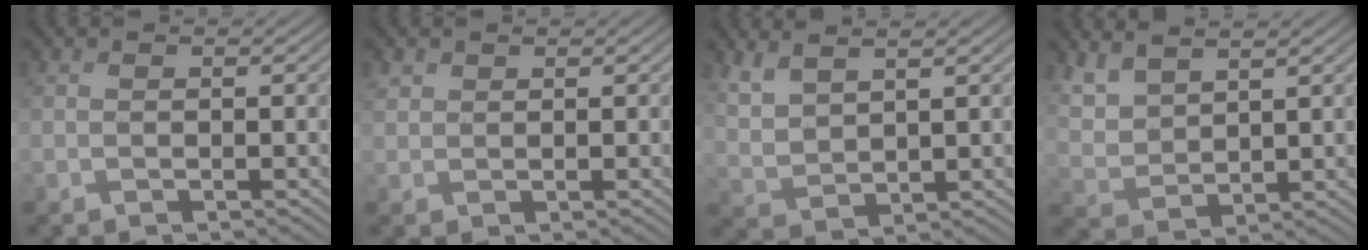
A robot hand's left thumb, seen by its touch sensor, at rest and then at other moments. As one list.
[{"total": 1.5, "force": [1.3, 0.8, 0.1], "torque": [0.000, 0.001, 0.025]}, {"total": 4.5, "force": [3.8, 1.2, 2.1], "torque": [-0.059, 0.003, 0.088]}, {"total": 5.5, "force": [4.7, 1.8, 2.2], "torque": [-0.059, -0.003, 0.113]}]